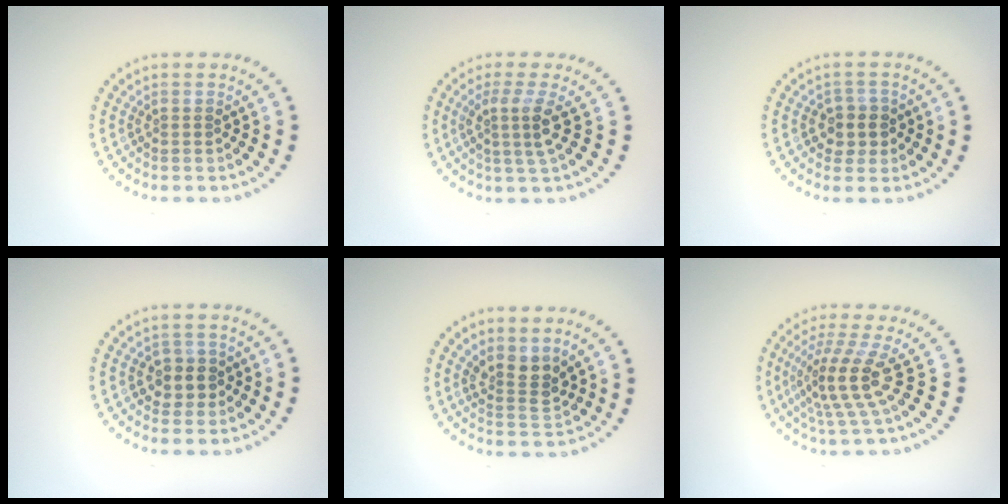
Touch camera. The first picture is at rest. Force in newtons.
{"total": 3.0, "press": 2.2, "slide": 2.0}
{"total": 2.3, "press": 2.1, "slide": 0.9}
{"total": 2.3, "press": 2.1, "slide": 1.0}
{"total": 2.7, "press": 2.3, "slide": 1.5}
{"total": 4.4, "press": 3.1, "slide": 3.1}